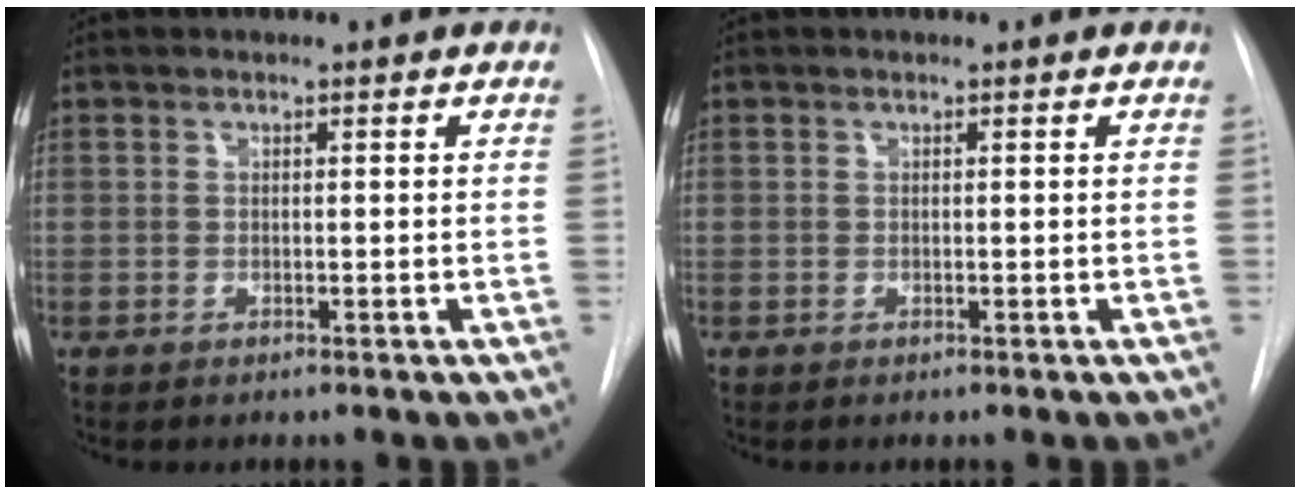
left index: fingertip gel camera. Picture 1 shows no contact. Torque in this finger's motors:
{"motor_torque": [-0.04, 0.03, 0.00, 0.00]}